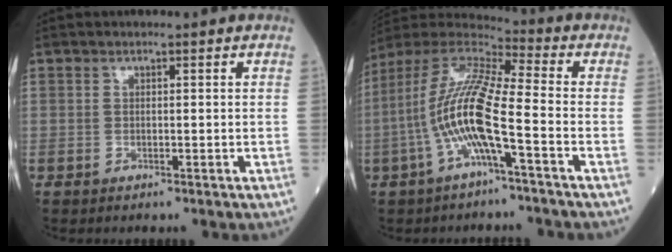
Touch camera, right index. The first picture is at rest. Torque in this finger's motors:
{"motor_torque": [0.62, -0.14, 1.05, 0.21]}